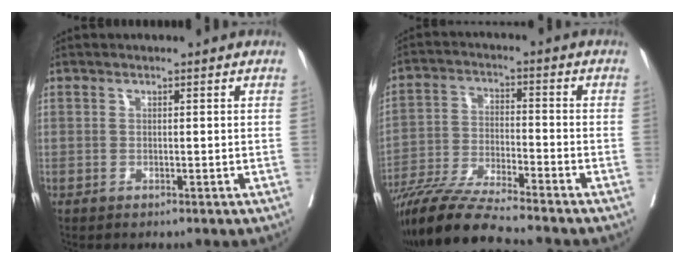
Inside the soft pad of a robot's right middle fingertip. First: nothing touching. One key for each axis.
{"total": 11.5, "fx": -10.3, "fy": -0.5, "fz": 5.0, "tx": -0.094, "ty": -0.024, "tz": -0.188}